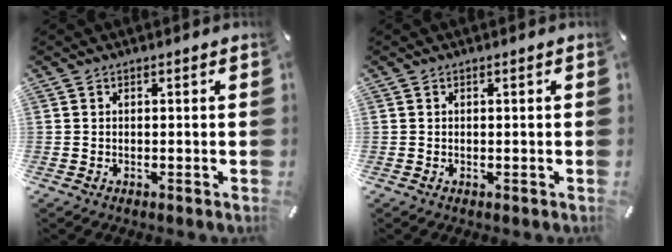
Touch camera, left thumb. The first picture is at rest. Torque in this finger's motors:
{"motor_torque": [0.28, 0.36, -0.10, -0.08, 0.03]}